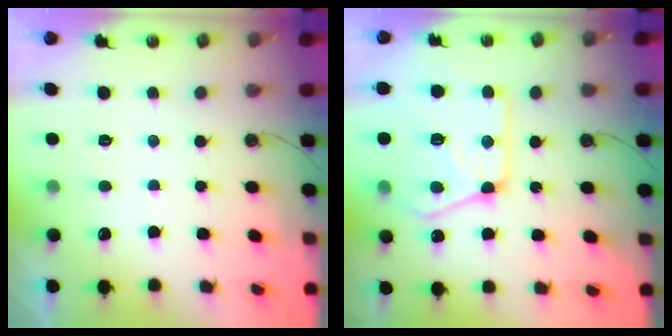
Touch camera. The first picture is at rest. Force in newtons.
{"total": 18.4, "press": 18.2, "slide": 2.3}